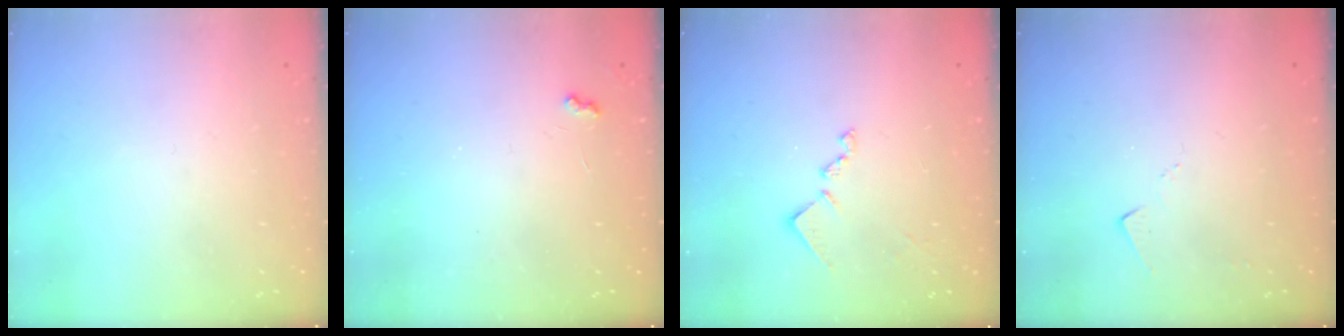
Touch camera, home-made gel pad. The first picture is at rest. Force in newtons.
{"total": 3.0, "press": 3.0, "slide": 0.4}
{"total": 9.9, "press": 9.9, "slide": 0.5}
{"total": 3.4, "press": 3.3, "slide": 0.4}